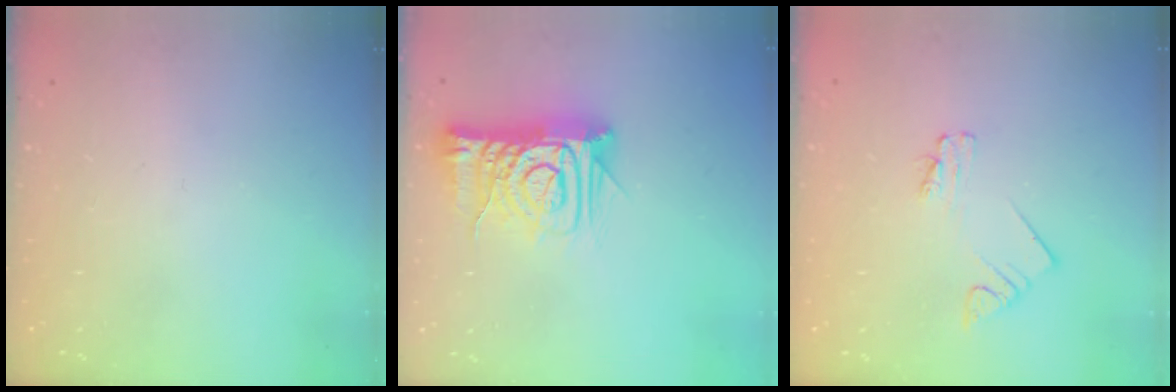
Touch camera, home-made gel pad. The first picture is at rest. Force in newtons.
{"total": 13.2, "press": 13.1, "slide": 1.6}
{"total": 2.0, "press": 2.0, "slide": 0.3}